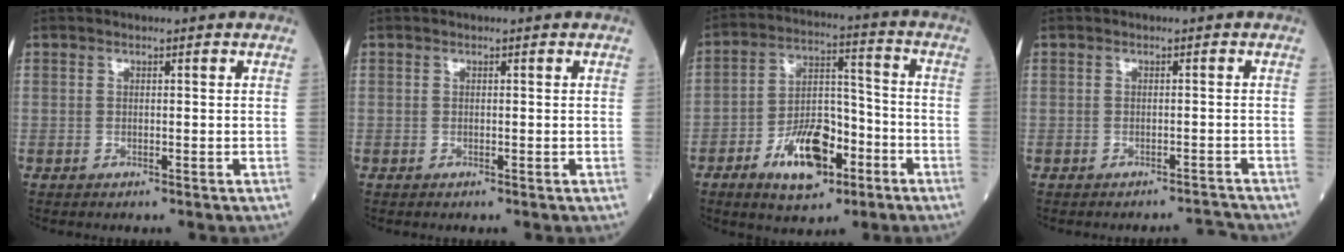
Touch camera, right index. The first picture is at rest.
{"total": 0.0}
{"total": 11.7, "force": [-6.0, 5.5, 8.4], "torque": [-0.153, 0.012, -0.099]}
{"total": 2.1, "force": [-2.0, -0.5, -0.3], "torque": [0.009, -0.005, -0.024]}